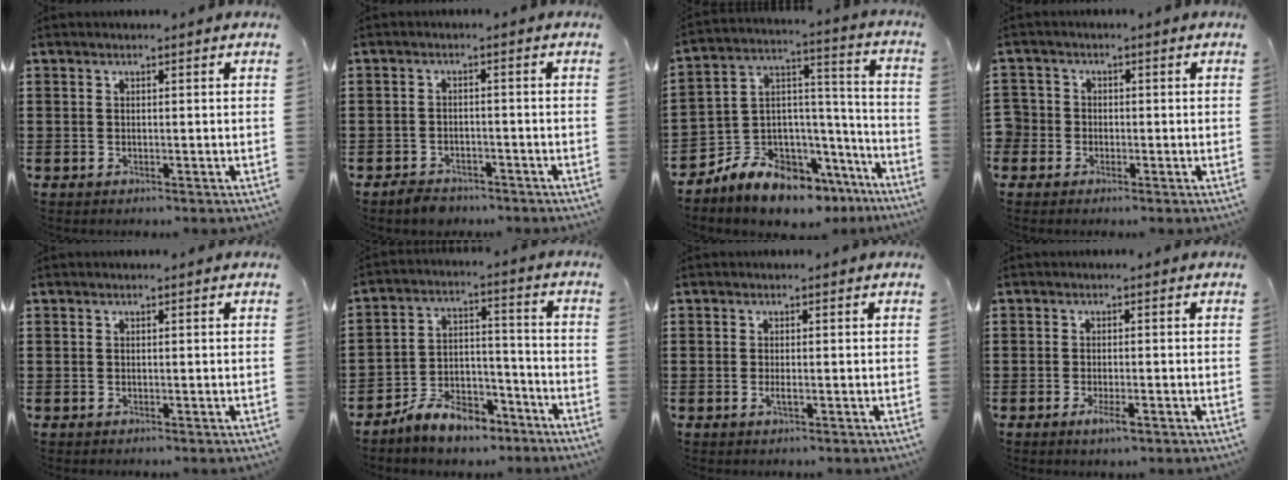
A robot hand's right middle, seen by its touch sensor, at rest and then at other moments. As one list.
[{"total": 2.2, "force": [-2.1, 0.5, 0.1], "torque": [-0.011, 0.001, -0.045]}, {"total": 8.5, "force": [-7.8, 3.1, 0.8], "torque": [-0.039, -0.004, -0.157]}, {"total": 2.5, "force": [-0.8, 2.4, 0.1], "torque": [-0.022, 0.003, -0.023]}, {"total": 0.0}, {"total": 8.0, "force": [-6.9, 3.1, 2.6], "torque": [-0.046, 0.025, -0.132]}, {"total": 1.1, "force": [-0.2, 0.3, 1.0], "torque": [-0.019, -0.003, -0.004]}, {"total": 2.5, "force": [-1.1, 0.7, 2.1], "torque": [-0.041, -0.004, -0.022]}]